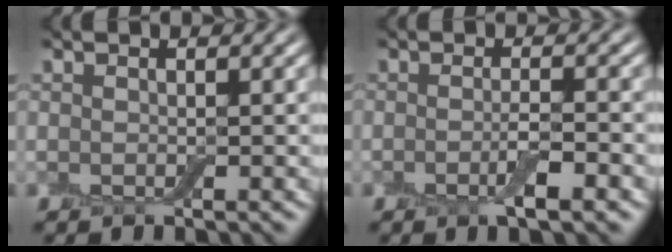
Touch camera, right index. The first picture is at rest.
{"total": 2.0, "force": [-0.9, 0.4, 1.8], "torque": [-0.030, -0.004, -0.016]}